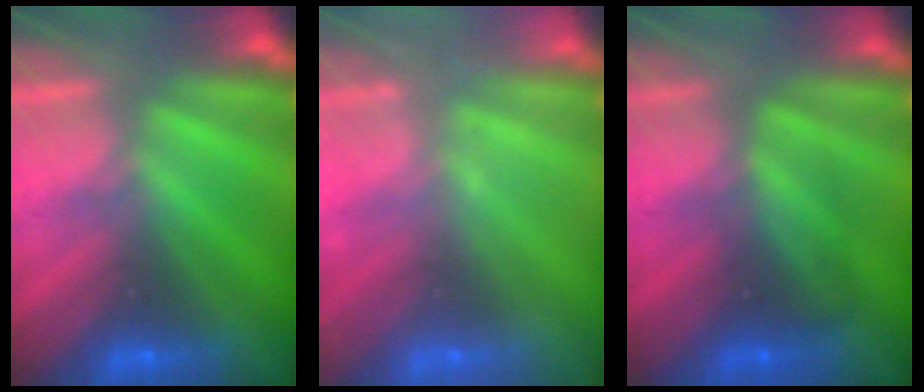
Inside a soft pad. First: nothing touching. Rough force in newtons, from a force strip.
{"total": 2.2}
{"total": 2.4}